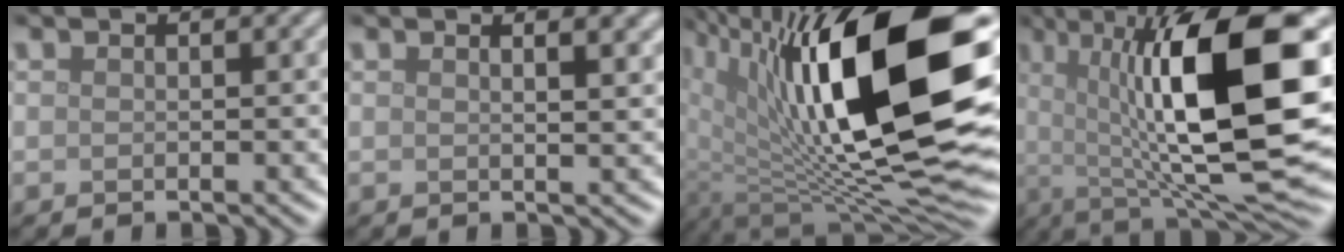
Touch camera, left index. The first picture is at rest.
{"total": 3.3, "force": [1.9, 1.3, 2.3], "torque": [-0.011, 0.013, 0.011]}
{"total": 18.9, "force": [4.2, 7.6, 16.9], "torque": [-0.277, -0.009, 0.078]}
{"total": 16.4, "force": [2.2, 4.9, 15.5], "torque": [-0.233, -0.002, 0.030]}